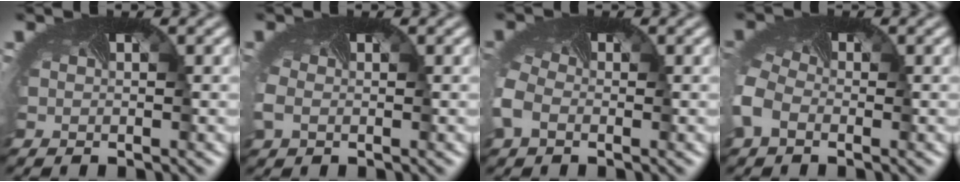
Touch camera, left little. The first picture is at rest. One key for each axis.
{"total": 1.8, "fx": -0.6, "fy": 1.4, "fz": 1.0, "tx": -0.037, "ty": -0.001, "tz": -0.014}
{"total": 3.7, "fx": -1.2, "fy": 2.6, "fz": 2.3, "tx": -0.069, "ty": -0.001, "tz": -0.033}
{"total": 4.7, "fx": -1.5, "fy": 3.3, "fz": 3.0, "tx": -0.086, "ty": -0.006, "tz": -0.040}